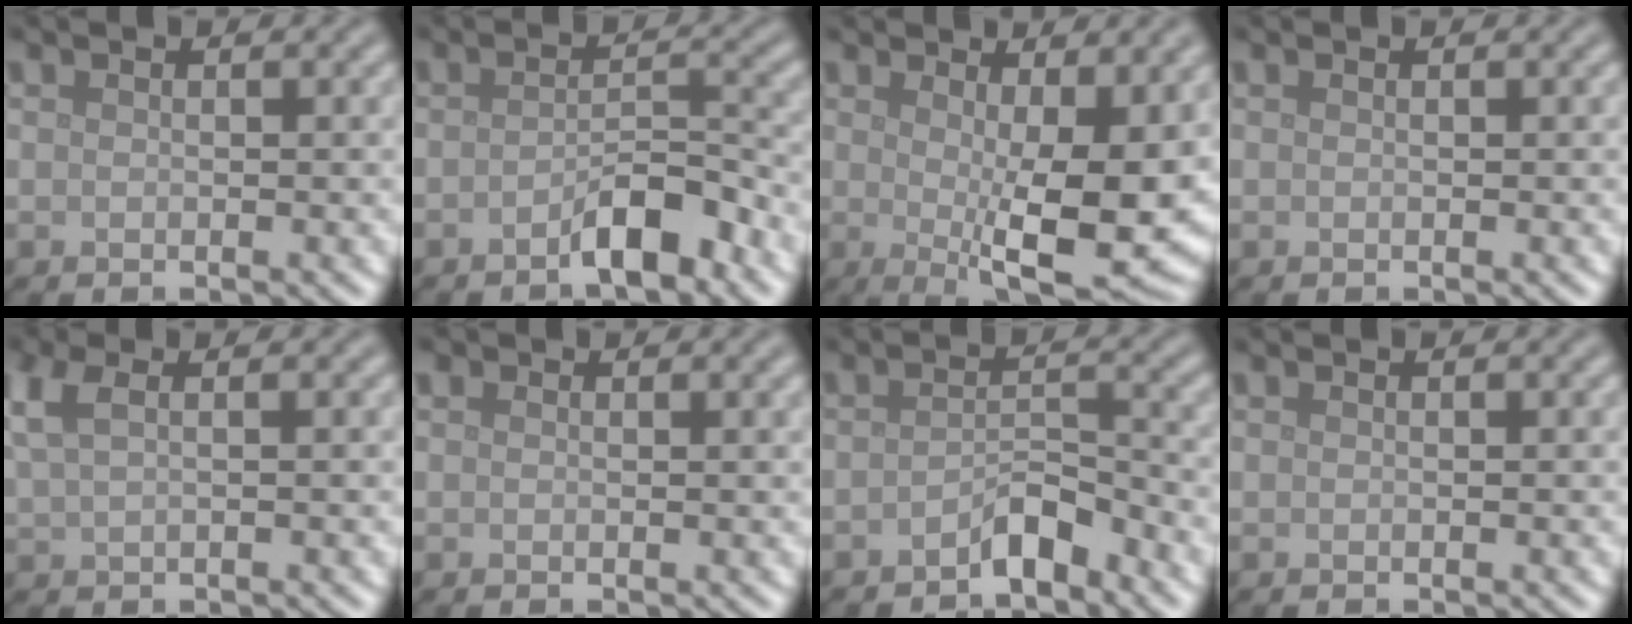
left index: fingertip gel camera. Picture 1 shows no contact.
{"total": 3.6, "force": [-2.3, 1.1, 2.5], "torque": [-0.037, 0.012, -0.042]}
{"total": 9.5, "force": [0.2, 3.0, 9.0], "torque": [-0.130, -0.021, 0.009]}
{"total": 0.0}
{"total": 2.7, "force": [1.3, 1.1, 2.1], "torque": [-0.050, 0.007, 0.027]}
{"total": 0.7, "force": [0.5, 0.3, 0.4], "torque": [-0.003, -0.001, 0.008]}
{"total": 2.5, "force": [-2.1, 0.7, 1.3], "torque": [-0.019, 0.012, -0.037]}
{"total": 0.0}